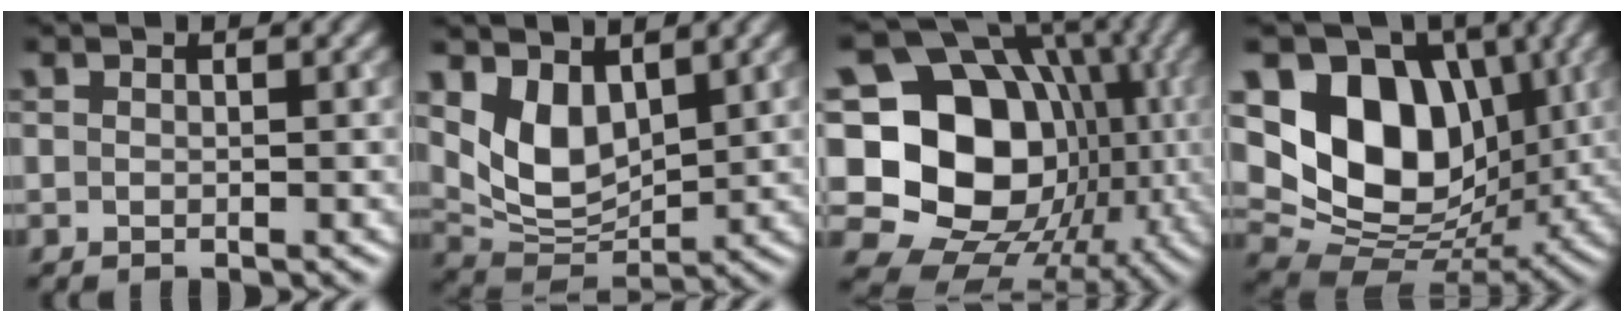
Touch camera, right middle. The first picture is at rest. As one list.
[{"total": 5.5, "force": [2.4, 3.3, 3.7], "torque": [-0.078, -0.015, 0.049]}, {"total": 20.4, "force": [-0.8, 17.0, 11.2], "torque": [-0.190, -0.006, -0.025]}, {"total": 12.7, "force": [2.8, 9.2, 8.3], "torque": [-0.141, -0.006, 0.048]}]